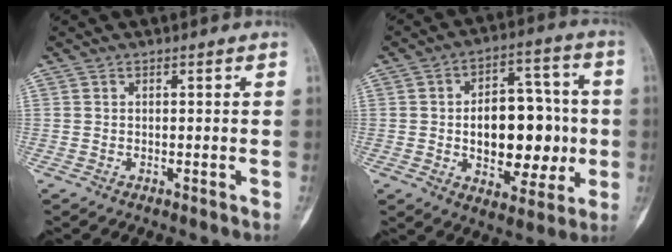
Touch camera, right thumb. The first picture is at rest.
{"total": 17.9, "force": [-1.2, 10.8, 14.3], "torque": [-0.166, 0.024, -0.009]}